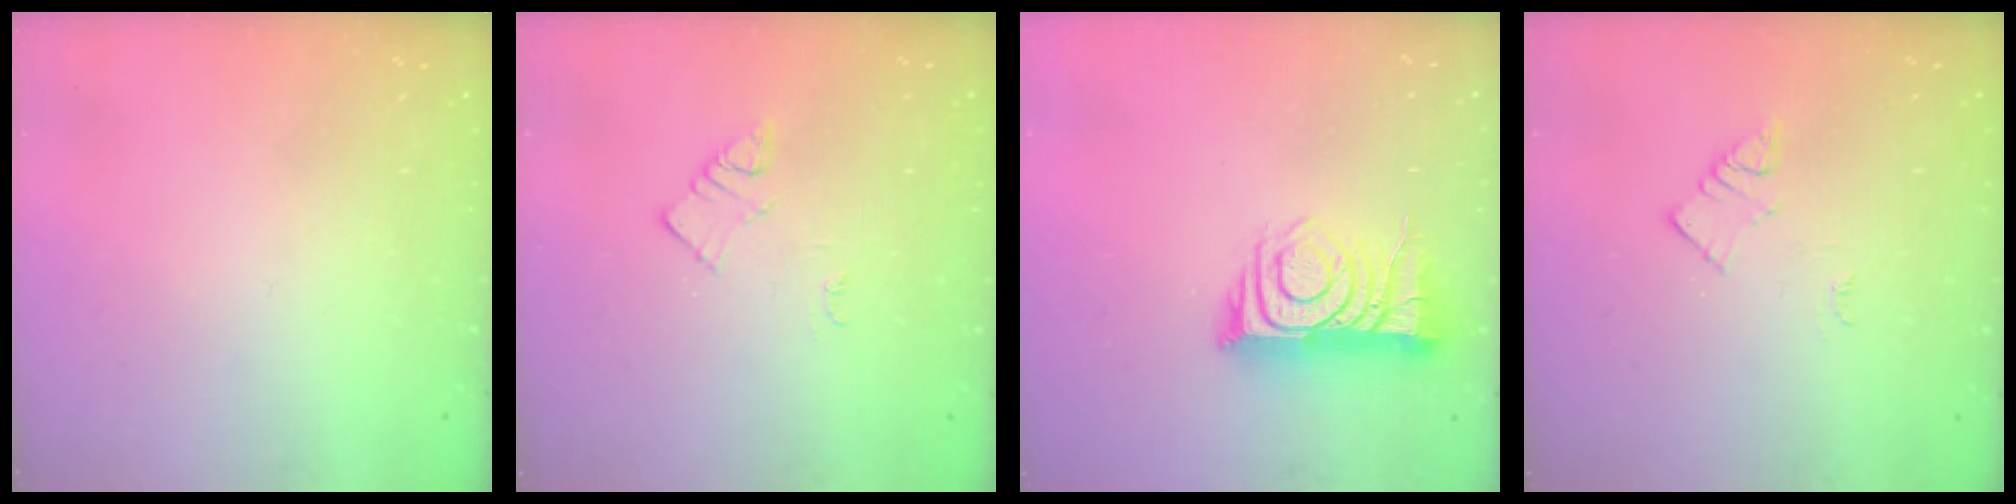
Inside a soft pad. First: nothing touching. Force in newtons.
{"total": 3.0, "press": 3.0, "slide": 0.4}
{"total": 11.3, "press": 11.2, "slide": 1.4}
{"total": 2.7, "press": 2.6, "slide": 0.4}